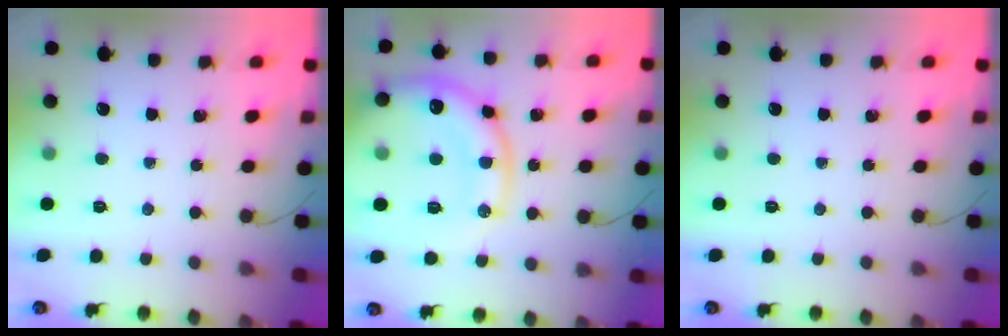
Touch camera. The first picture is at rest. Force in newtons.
{"total": 21.3, "press": 21.1, "slide": 2.5}
{"total": 0.0}